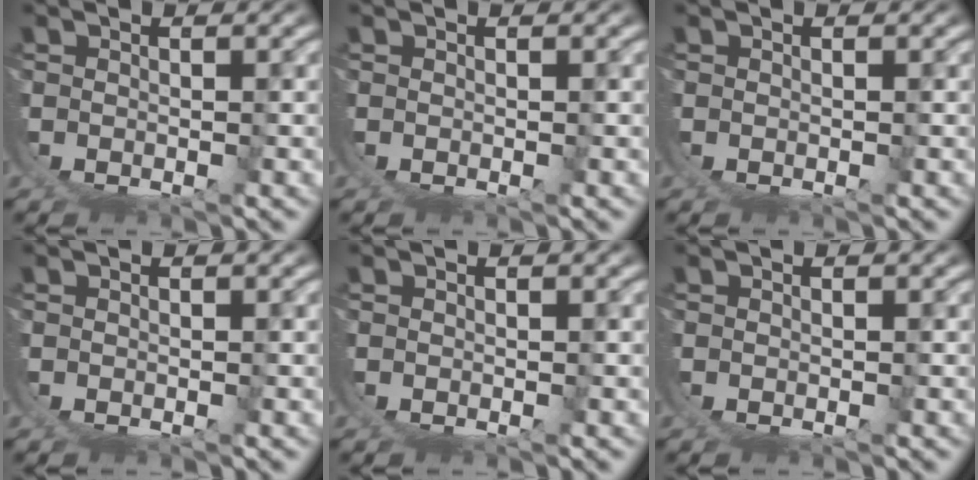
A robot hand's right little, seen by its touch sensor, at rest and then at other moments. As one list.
[{"total": 0.0}, {"total": 0.0}, {"total": 0.0}, {"total": 0.0}, {"total": 0.0}]